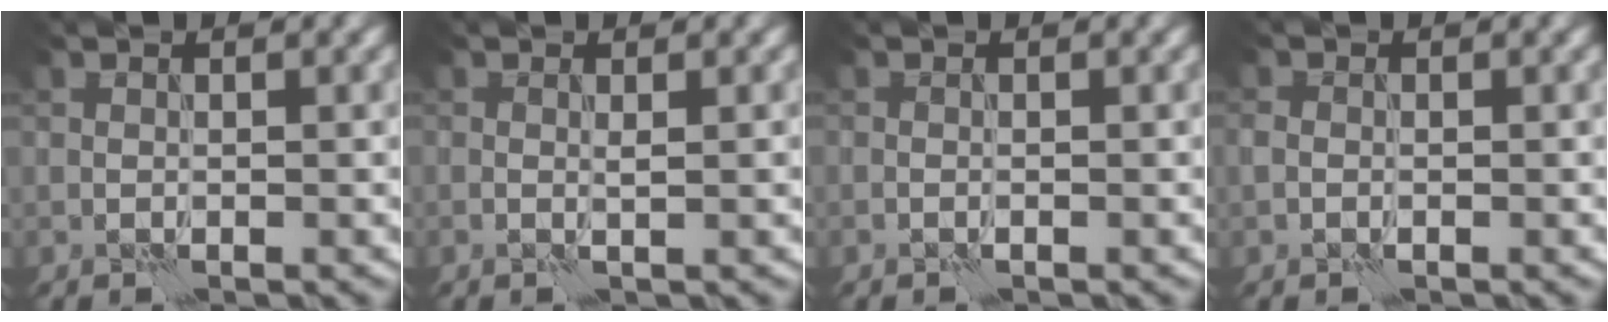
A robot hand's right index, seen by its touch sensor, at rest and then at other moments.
{"total": 0.5, "force": [0.3, -0.1, 0.5], "torque": [-0.009, 0.000, 0.003]}
{"total": 0.0}
{"total": 1.0, "force": [0.0, 0.9, 0.4], "torque": [-0.009, 0.001, -0.004]}